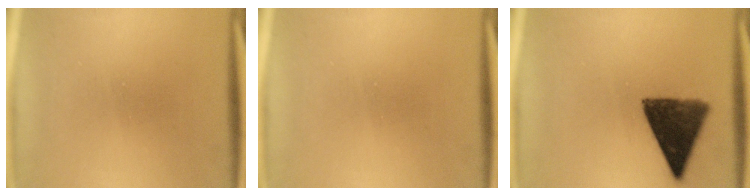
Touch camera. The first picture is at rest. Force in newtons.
{"total": 0.0}
{"total": 11.3}